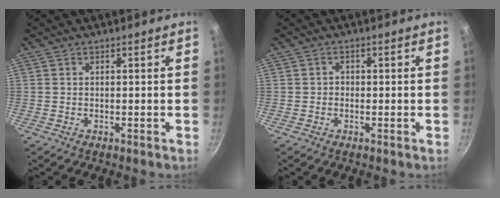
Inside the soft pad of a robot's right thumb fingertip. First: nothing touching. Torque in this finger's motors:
{"motor_torque": [-0.58, -0.05, 0.05, 0.43, -0.05]}